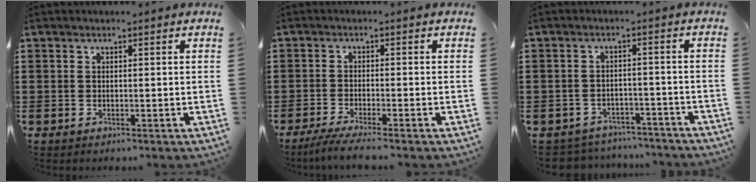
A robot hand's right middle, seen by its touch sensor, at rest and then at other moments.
{"total": 2.8, "force": [-2.3, -0.3, 1.6], "torque": [-0.034, -0.007, -0.044]}
{"total": 3.4, "force": [-3.4, 0.5, -0.2], "torque": [-0.005, 0.000, -0.073]}